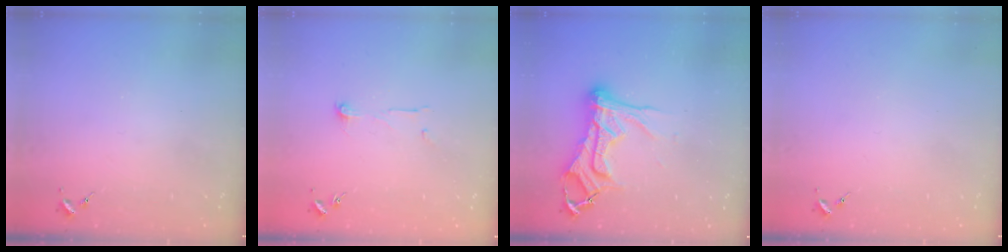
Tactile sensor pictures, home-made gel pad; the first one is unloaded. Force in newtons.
{"total": 4.3, "press": 4.3, "slide": 0.4}
{"total": 17.6, "press": 17.6, "slide": 1.8}
{"total": 0.0}